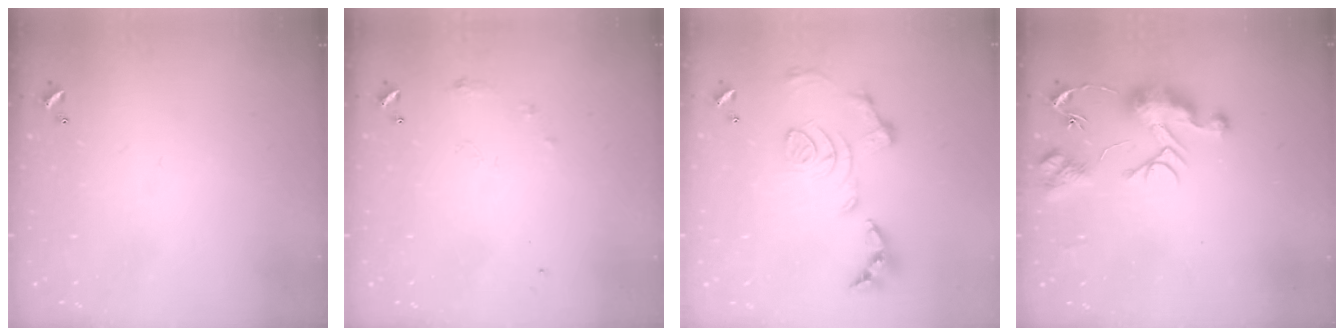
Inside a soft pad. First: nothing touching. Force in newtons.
{"total": 6.0, "press": 5.9, "slide": 0.8}
{"total": 1.5, "press": 0.8, "slide": 1.3}
{"total": 9.4, "press": 9.4, "slide": 0.7}